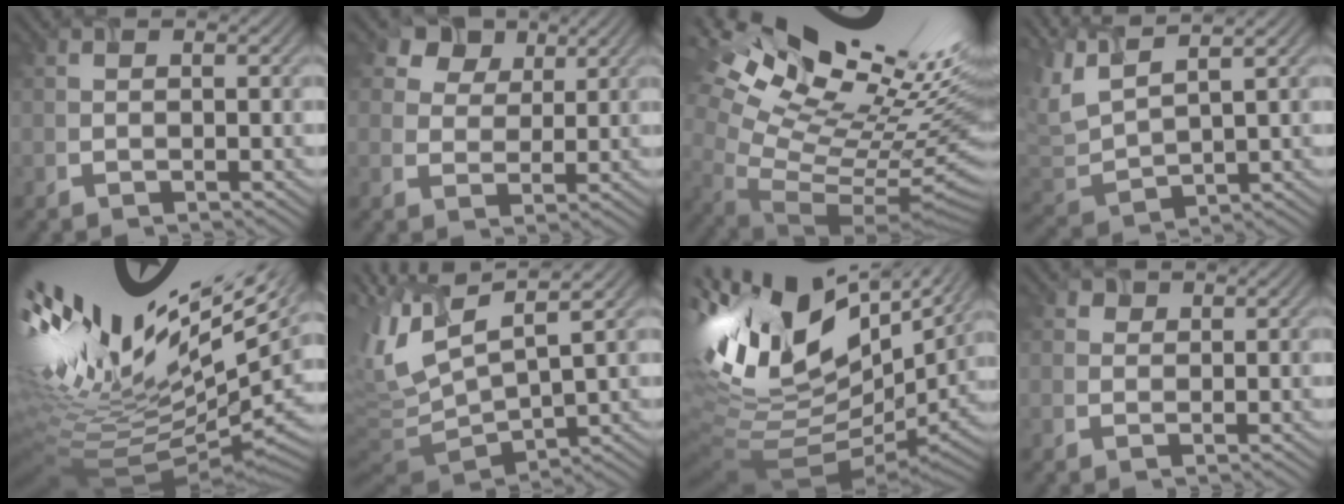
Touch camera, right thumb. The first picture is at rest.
{"total": 7.2, "force": [4.6, 4.5, 3.0], "torque": [-0.076, 0.008, 0.086]}
{"total": 20.6, "force": [12.1, 8.3, 14.4], "torque": [-0.256, 0.051, 0.241]}
{"total": 5.9, "force": [4.2, 1.3, 4.0], "torque": [-0.119, 0.020, 0.085]}
{"total": 18.0, "force": [6.3, 6.1, 15.7], "torque": [-0.274, 0.000, 0.145]}
{"total": 11.8, "force": [3.4, 4.1, 10.5], "torque": [-0.259, 0.023, 0.076]}
{"total": 16.6, "force": [8.2, 7.0, 12.6], "torque": [-0.288, 0.028, 0.157]}
{"total": 1.9, "force": [1.4, 1.2, 0.3], "torque": [-0.010, 0.000, 0.018]}